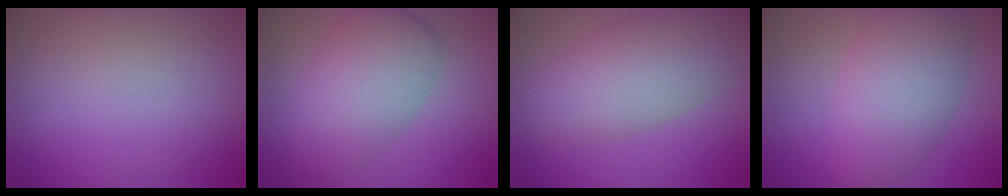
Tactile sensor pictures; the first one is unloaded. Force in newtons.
{"total": 6.8, "press": 6.8, "slide": 0.0}
{"total": 7.0, "press": 7.0, "slide": 0.4}
{"total": 5.4, "press": 5.4, "slide": 0.5}